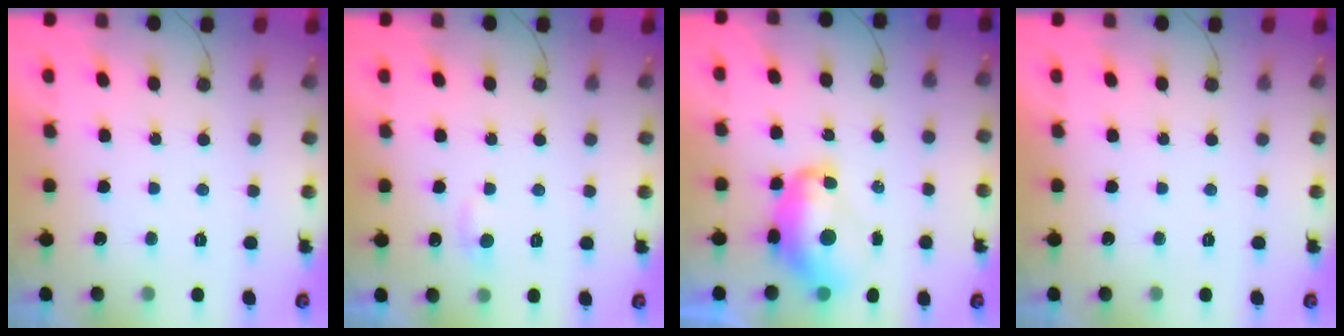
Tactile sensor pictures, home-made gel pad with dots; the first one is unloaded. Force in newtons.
{"total": 4.8, "press": 4.7, "slide": 0.6}
{"total": 10.8, "press": 10.8, "slide": 1.2}
{"total": 0.0}